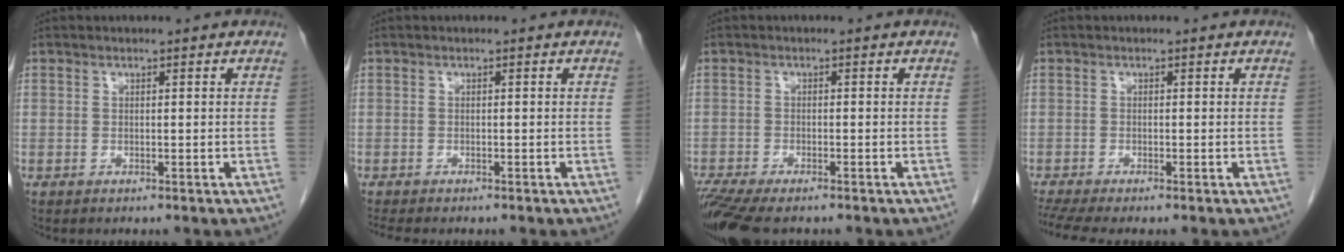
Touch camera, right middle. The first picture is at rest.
{"total": 3.4, "force": [-3.0, 0.6, 1.6], "torque": [-0.028, -0.011, -0.042]}
{"total": 8.4, "force": [-6.7, 2.0, 4.7], "torque": [-0.087, -0.015, -0.114]}
{"total": 4.0, "force": [-3.4, -0.2, 2.2], "torque": [-0.046, -0.013, -0.062]}